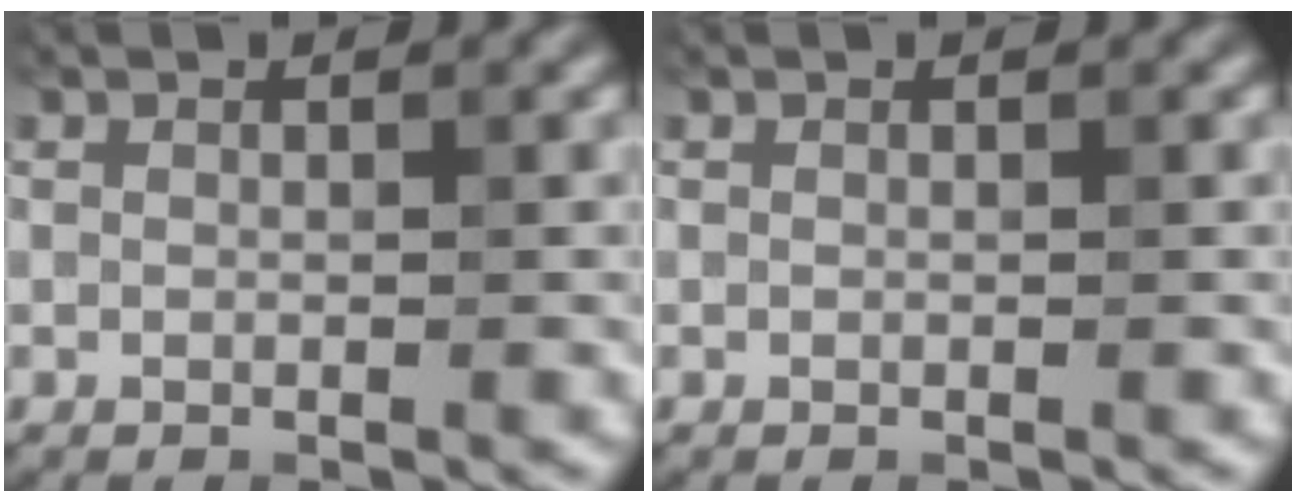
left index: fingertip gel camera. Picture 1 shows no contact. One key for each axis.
{"total": 0.0}